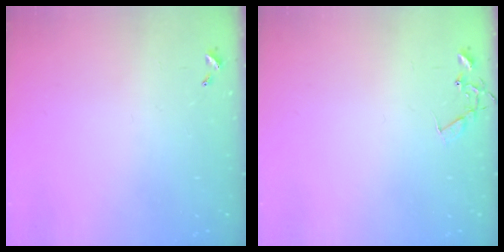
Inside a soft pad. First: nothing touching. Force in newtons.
{"total": 7.1, "press": 7.1, "slide": 0.5}